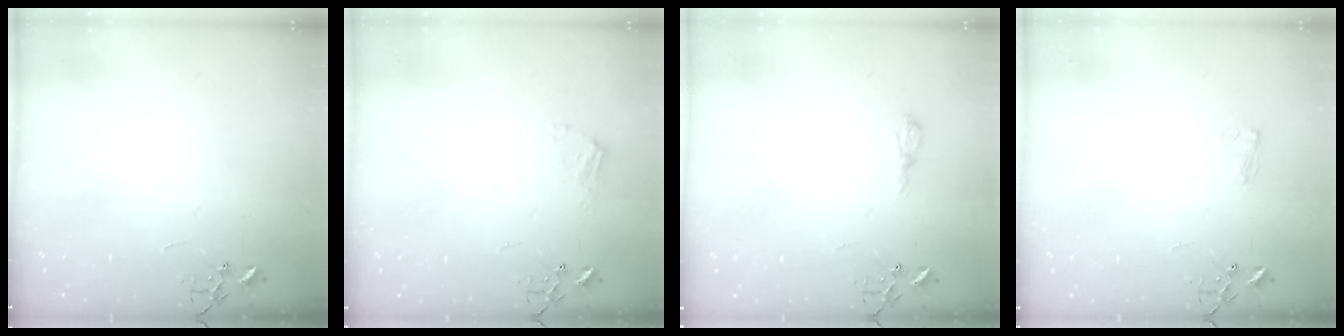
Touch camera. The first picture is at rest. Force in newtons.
{"total": 7.2, "press": 7.2, "slide": 0.8}
{"total": 7.2, "press": 7.1, "slide": 0.6}
{"total": 5.7, "press": 5.7, "slide": 0.7}